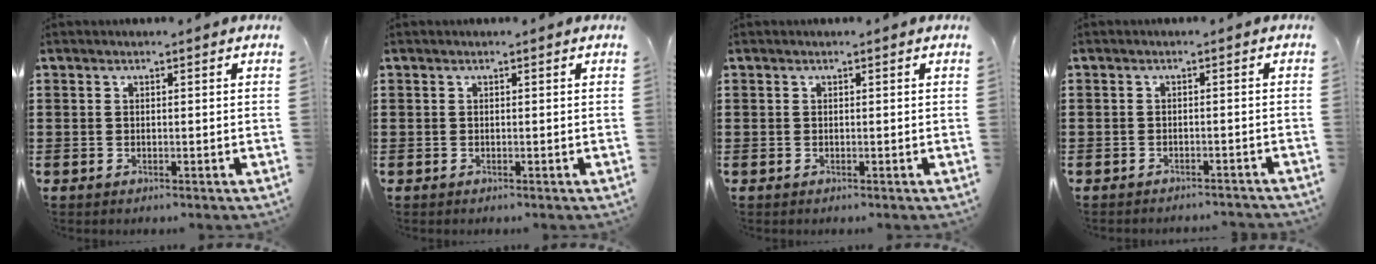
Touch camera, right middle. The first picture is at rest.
{"total": 0.0}
{"total": 0.0}
{"total": 1.4, "force": [-1.4, 0.0, -0.1], "torque": [-0.003, 0.002, -0.030]}